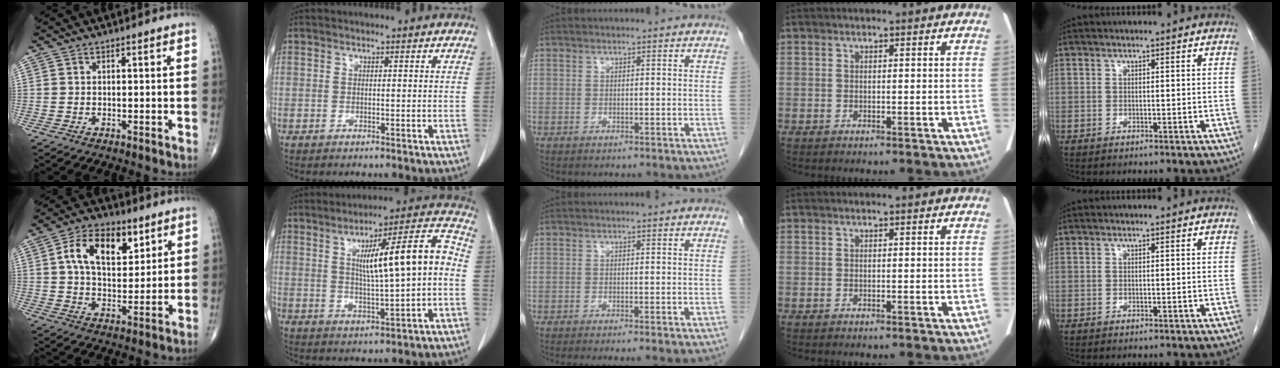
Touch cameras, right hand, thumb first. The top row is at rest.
{"thumb": {"total": 13.7, "force": [5.2, 7.9, 9.9], "torque": [-0.138, -0.011, 0.090]}, "index": {"total": 13.2, "force": [0.9, 1.5, 13.1], "torque": [-0.197, 0.025, 0.014]}, "middle": {"total": 3.3, "force": [-2.8, -0.5, 1.7], "torque": [-0.015, -0.001, -0.039]}}